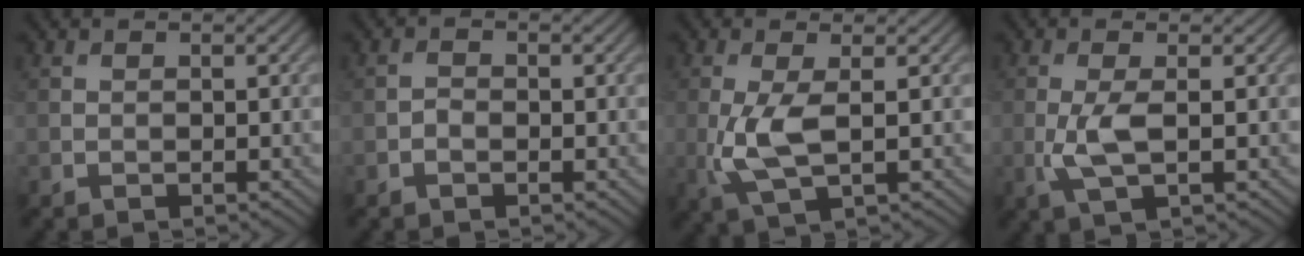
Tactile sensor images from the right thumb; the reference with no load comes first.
{"total": 0.9, "force": [-0.5, 0.6, 0.5], "torque": [-0.010, 0.001, -0.012]}
{"total": 5.3, "force": [-0.1, 1.8, 5.0], "torque": [-0.125, -0.005, -0.002]}
{"total": 4.0, "force": [-0.3, 1.1, 3.8], "torque": [-0.092, -0.003, -0.010]}